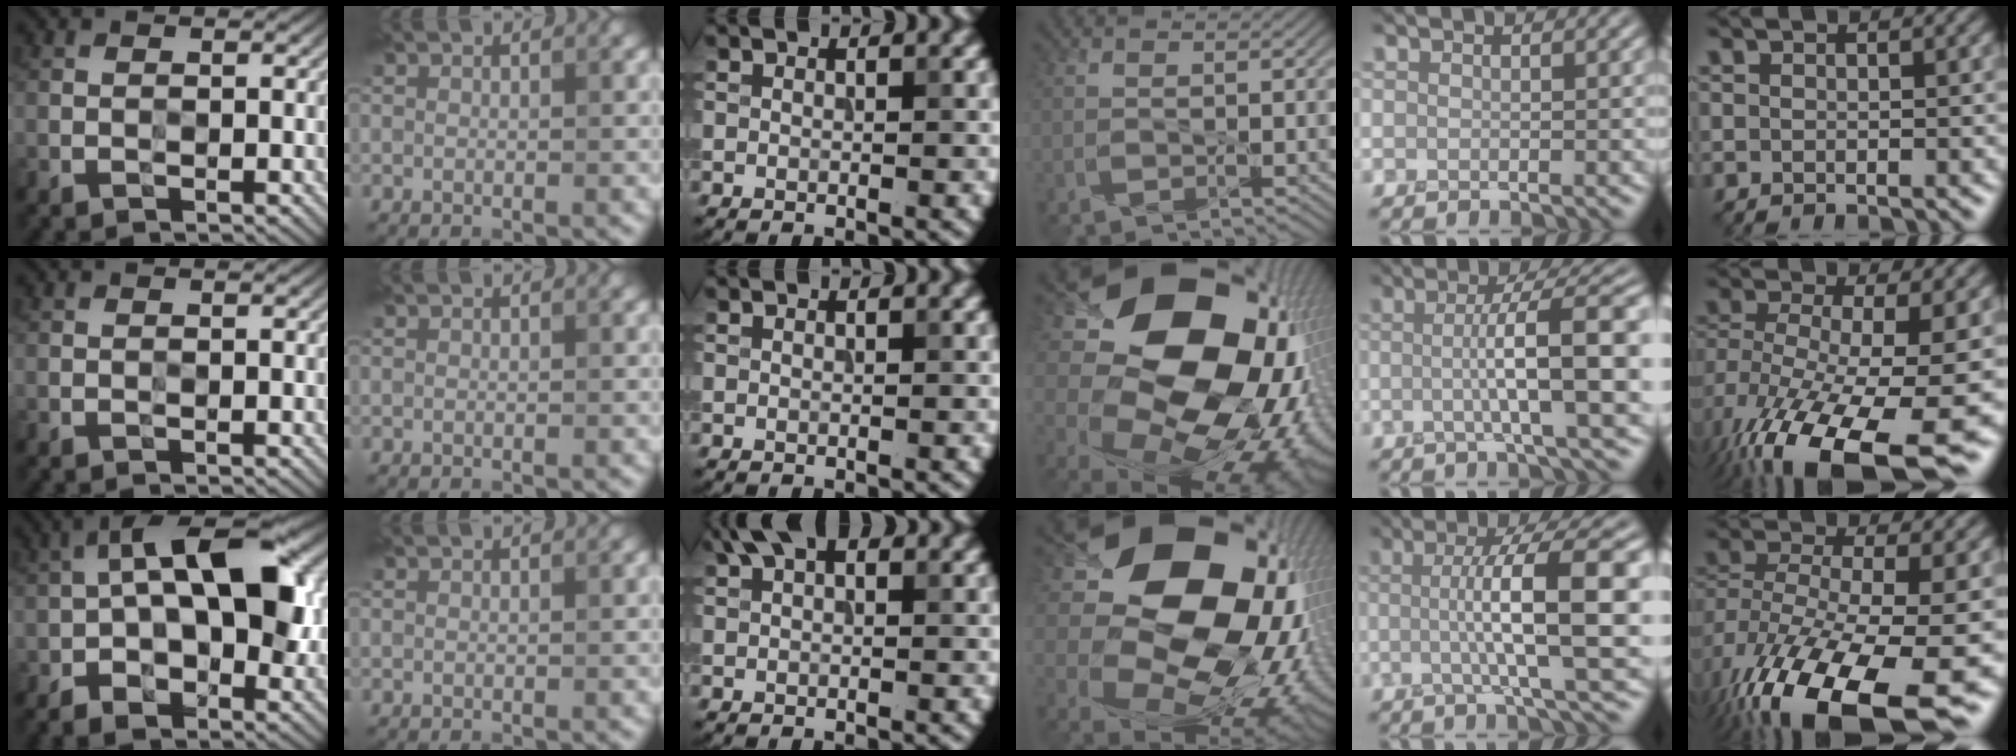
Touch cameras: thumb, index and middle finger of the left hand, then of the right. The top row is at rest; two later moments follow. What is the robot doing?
{"motion": "peel", "object": "tape"}